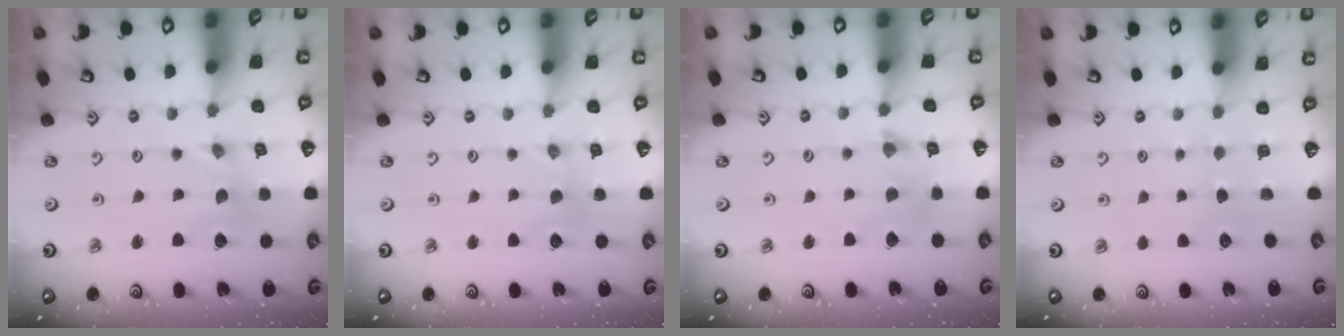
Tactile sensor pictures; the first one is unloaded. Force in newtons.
{"total": 2.0, "press": 2.0, "slide": 0.3}
{"total": 2.1, "press": 2.1, "slide": 0.4}
{"total": 0.0}